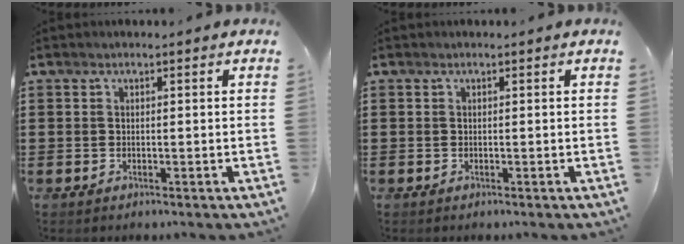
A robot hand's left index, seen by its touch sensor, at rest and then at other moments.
{"total": 0.0}